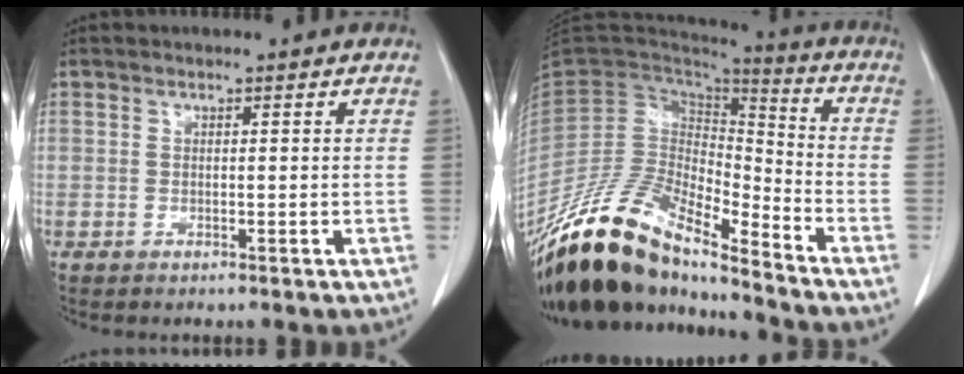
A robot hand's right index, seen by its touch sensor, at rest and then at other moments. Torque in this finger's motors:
{"motor_torque": [1.09, -1.05, 0.44, 0.21]}